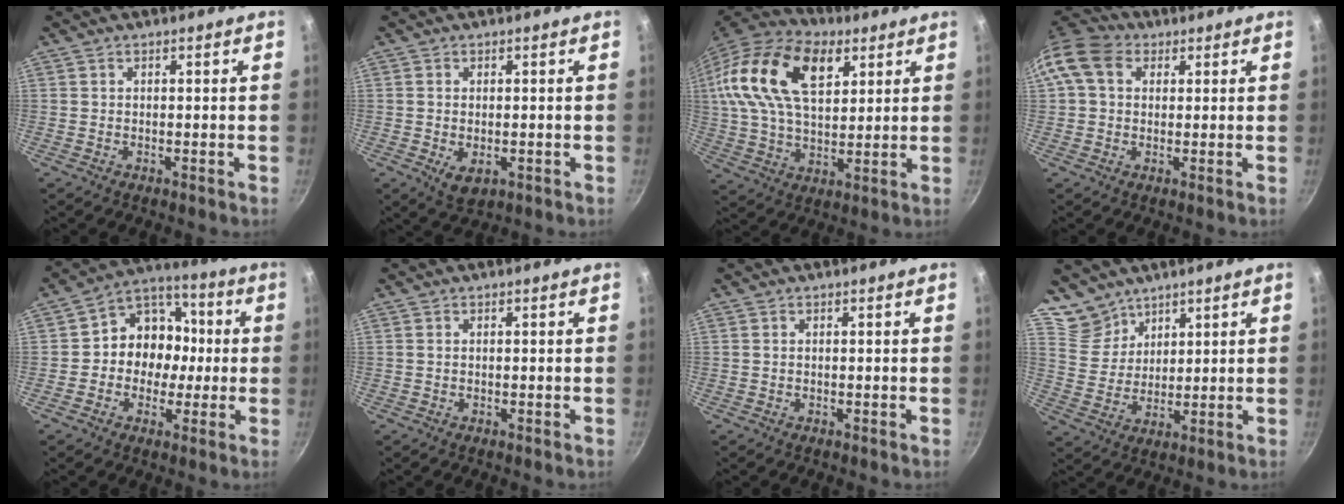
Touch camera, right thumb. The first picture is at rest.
{"total": 4.4, "force": [-0.9, 2.7, 3.3], "torque": [-0.054, -0.014, -0.011]}
{"total": 23.4, "force": [8.8, 13.3, 17.1], "torque": [-0.313, 0.000, 0.146]}
{"total": 9.6, "force": [2.7, 7.4, 5.5], "torque": [-0.086, 0.014, 0.030]}
{"total": 11.9, "force": [-0.4, 10.2, 6.1], "torque": [-0.038, 0.033, -0.025]}
{"total": 0.0}
{"total": 0.0}
{"total": 7.5, "force": [6.0, 4.5, 0.7], "torque": [0.009, -0.025, 0.121]}